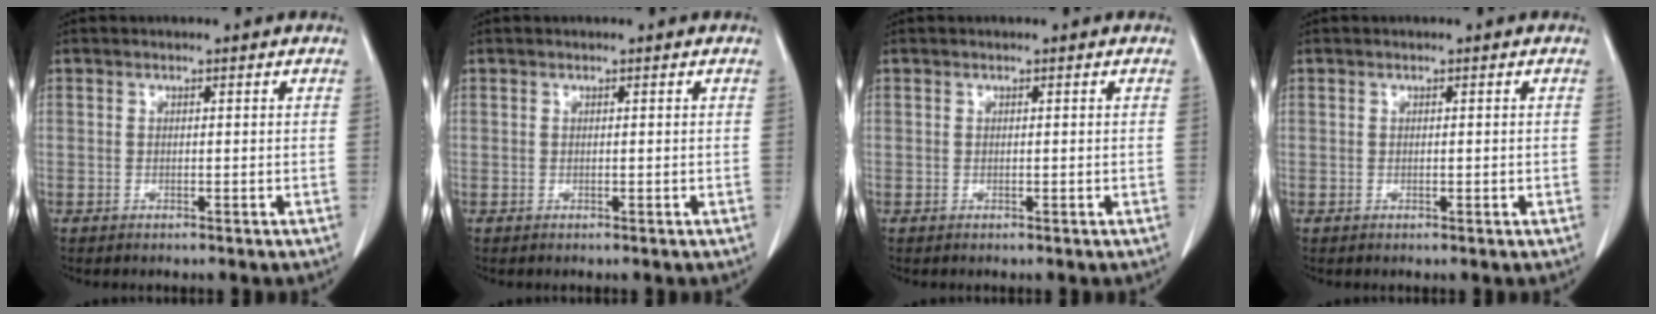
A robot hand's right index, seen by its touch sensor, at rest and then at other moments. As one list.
[{"total": 0.0}, {"total": 0.0}, {"total": 0.0}]